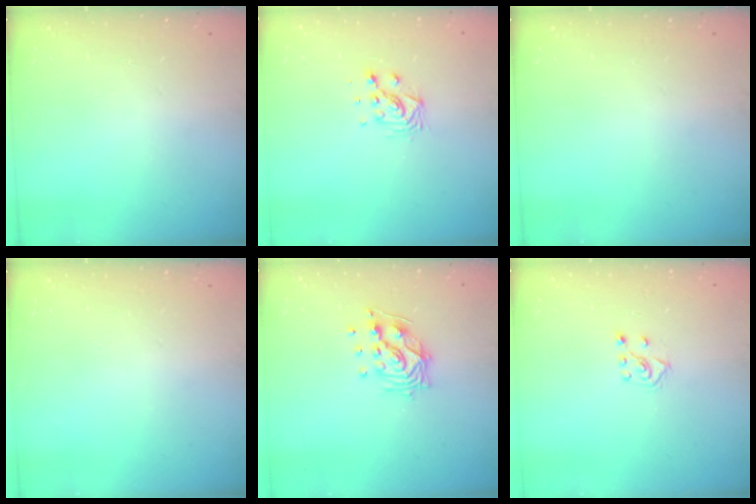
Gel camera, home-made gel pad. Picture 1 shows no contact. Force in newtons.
{"total": 7.3, "press": 7.3, "slide": 0.5}
{"total": 0.0}
{"total": 0.0}
{"total": 11.0, "press": 11.0, "slide": 0.9}
{"total": 4.9, "press": 4.8, "slide": 0.8}